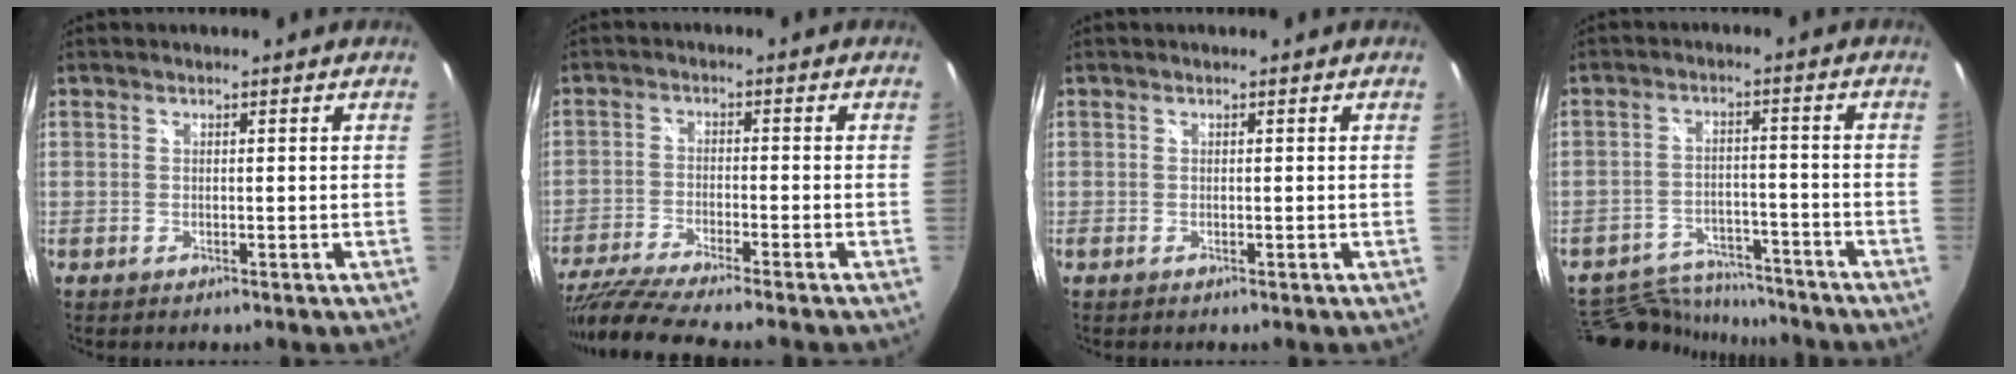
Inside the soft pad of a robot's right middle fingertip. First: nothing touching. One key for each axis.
{"total": 11.4, "fx": -9.8, "fy": -0.2, "fz": 5.8, "tx": -0.128, "ty": -0.033, "tz": -0.172}
{"total": 0.0}
{"total": 13.7, "fx": -12.6, "fy": 4.0, "fz": 3.4, "tx": -0.088, "ty": 0.016, "tz": -0.185}